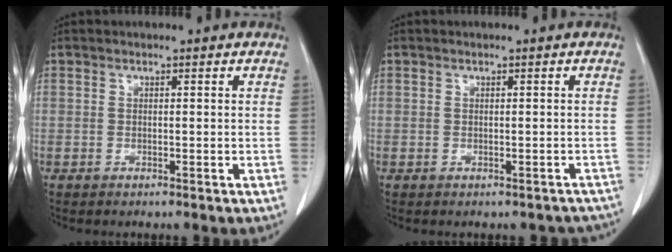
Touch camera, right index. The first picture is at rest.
{"total": 3.4, "force": [-2.6, 2.3, 0.2], "torque": [0.012, 0.019, -0.031]}